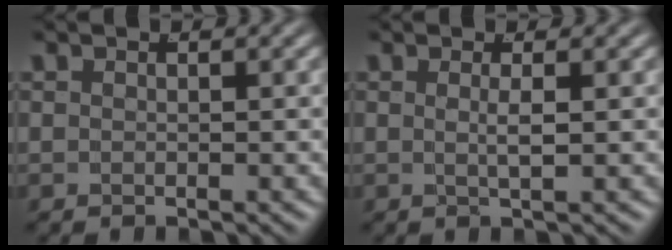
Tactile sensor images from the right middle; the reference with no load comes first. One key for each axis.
{"total": 1.4, "fx": 0.2, "fy": -0.6, "fz": 1.2, "tx": -0.023, "ty": -0.009, "tz": 0.007}